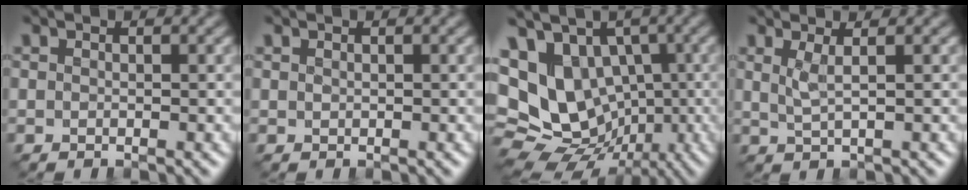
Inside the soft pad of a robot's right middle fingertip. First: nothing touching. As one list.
[{"total": 0.0}, {"total": 16.6, "force": [0.5, 13.3, 9.8], "torque": [-0.213, 0.012, 0.007]}, {"total": 1.8, "force": [0.4, 0.5, 1.7], "torque": [-0.033, -0.005, 0.007]}]